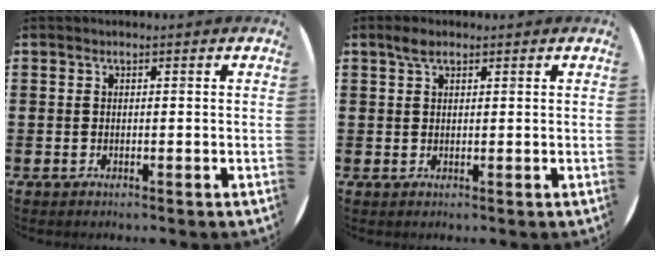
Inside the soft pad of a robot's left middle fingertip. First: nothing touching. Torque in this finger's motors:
{"motor_torque": [0.49, -0.40, -0.06, 0.00]}